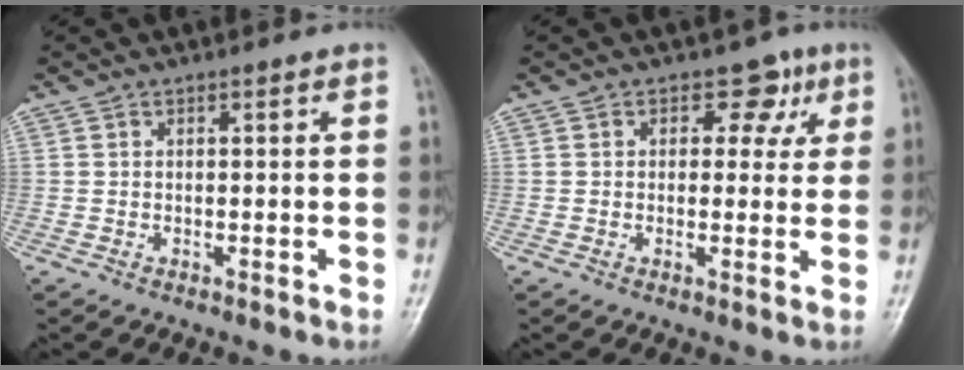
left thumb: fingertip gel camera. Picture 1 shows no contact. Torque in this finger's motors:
{"motor_torque": [-0.32, 0.13, -0.27, -0.08, 0.01]}